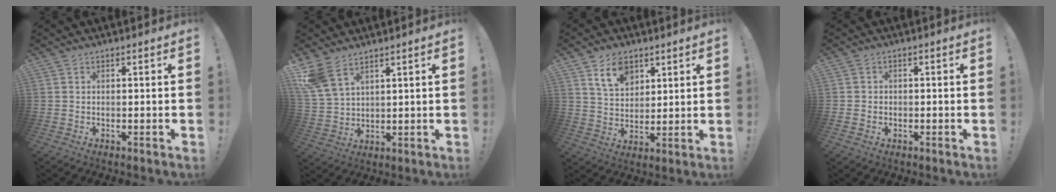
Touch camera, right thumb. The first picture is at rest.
{"total": 8.9, "force": [6.3, 4.3, 4.6], "torque": [-0.090, -0.026, 0.124]}
{"total": 10.2, "force": [6.1, 6.5, 5.1], "torque": [-0.085, -0.022, 0.116]}
{"total": 1.8, "force": [-0.3, 1.7, 0.5], "torque": [-0.007, 0.003, -0.005]}